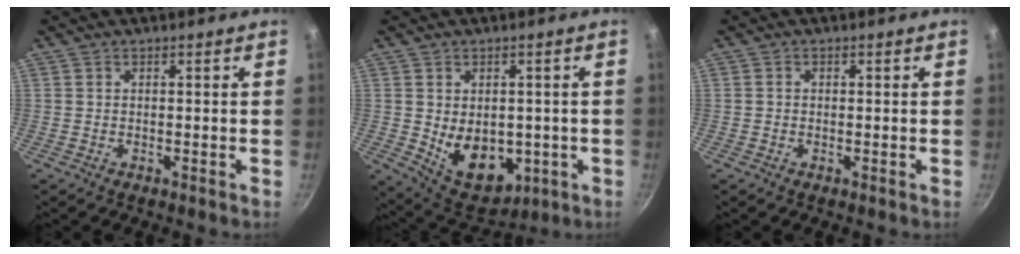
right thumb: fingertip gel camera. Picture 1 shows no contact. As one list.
[{"total": 11.9, "force": [-1.4, 8.4, 8.3], "torque": [-0.089, -0.016, 0.005]}, {"total": 0.6, "force": [-0.1, 0.6, 0.3], "torque": [-0.005, 0.004, -0.001]}]